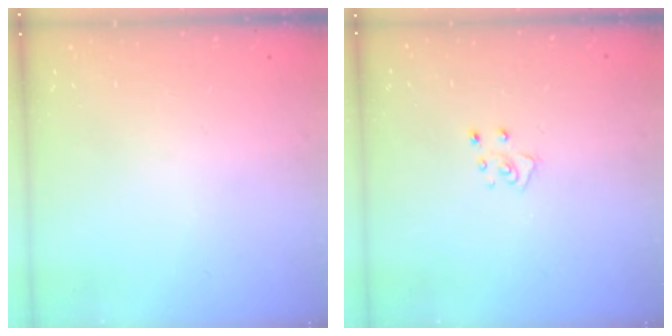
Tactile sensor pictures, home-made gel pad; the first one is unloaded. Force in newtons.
{"total": 4.8, "press": 4.8, "slide": 0.2}